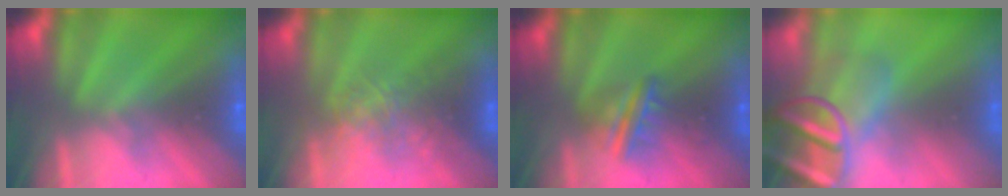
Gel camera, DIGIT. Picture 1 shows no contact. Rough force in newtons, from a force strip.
{"total": 2.5}
{"total": 2.8}
{"total": 9.0}